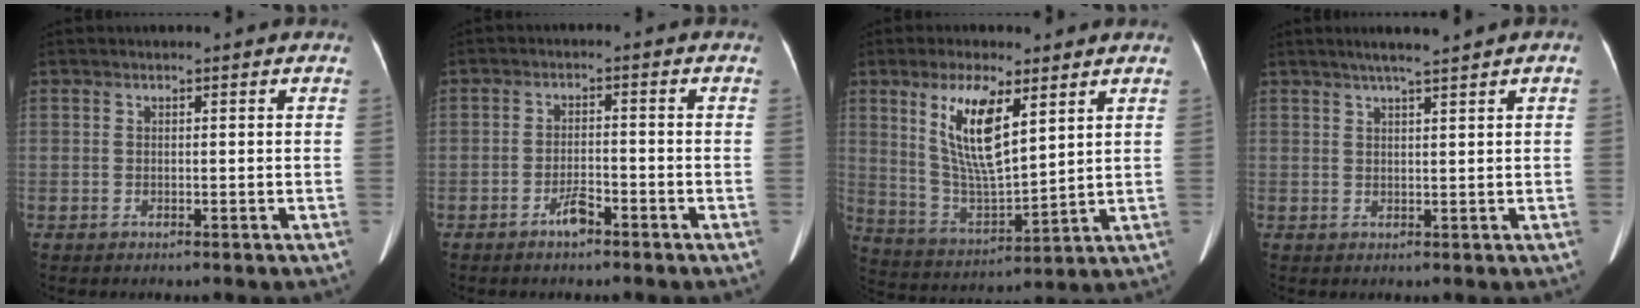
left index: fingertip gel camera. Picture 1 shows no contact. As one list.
[{"total": 2.7, "force": [-2.0, 0.6, 1.6], "torque": [-0.033, 0.001, -0.037]}, {"total": 11.4, "force": [5.2, 2.7, 9.8], "torque": [-0.199, -0.007, 0.108]}, {"total": 3.8, "force": [2.6, -0.4, 2.7], "torque": [-0.046, 0.009, 0.044]}]